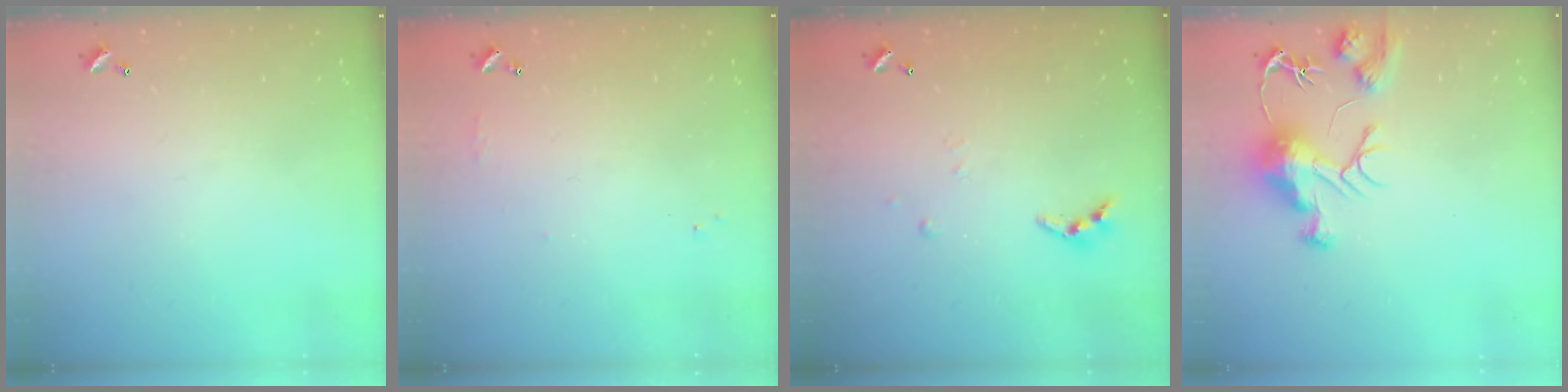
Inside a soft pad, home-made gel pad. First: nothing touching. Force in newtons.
{"total": 4.3, "press": 4.3, "slide": 0.6}
{"total": 4.3, "press": 4.3, "slide": 0.4}
{"total": 12.3, "press": 12.3, "slide": 1.1}